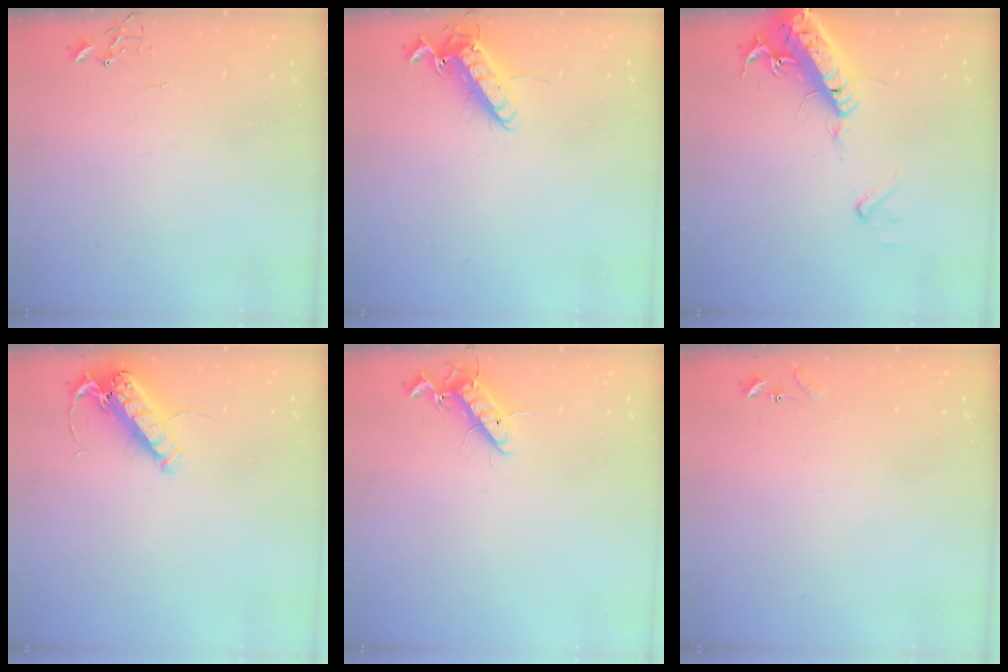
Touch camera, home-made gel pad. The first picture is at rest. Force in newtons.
{"total": 13.5, "press": 13.5, "slide": 1.2}
{"total": 18.9, "press": 18.5, "slide": 3.9}
{"total": 14.2, "press": 14.0, "slide": 2.5}
{"total": 12.1, "press": 11.9, "slide": 2.0}
{"total": 7.7, "press": 7.6, "slide": 0.6}